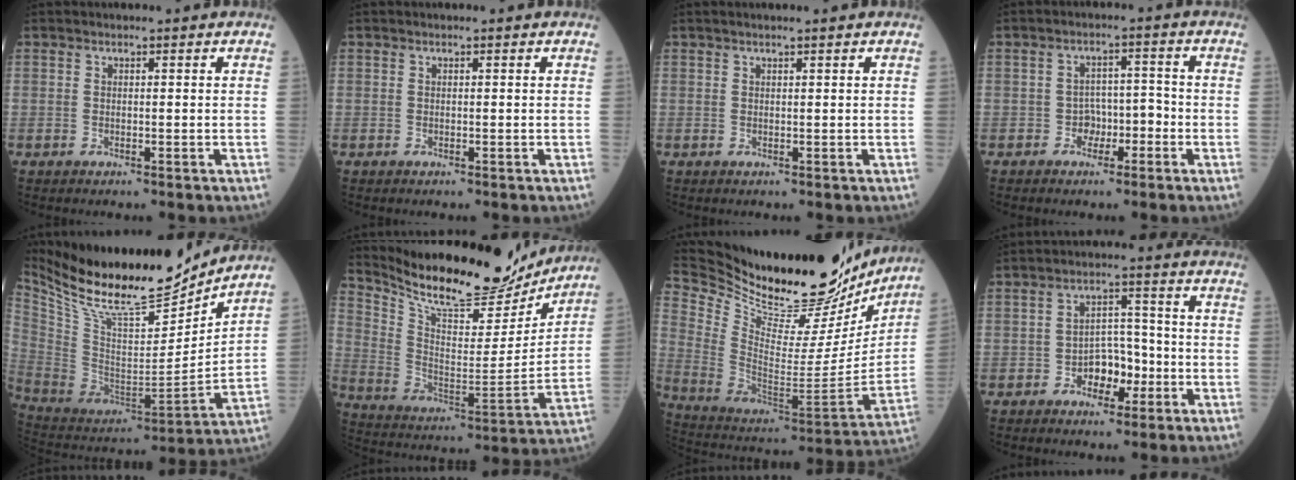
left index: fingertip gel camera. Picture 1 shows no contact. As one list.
[{"total": 0.0}, {"total": 1.3, "force": [1.0, -0.1, 0.8], "torque": [-0.010, 0.008, 0.018]}, {"total": 3.6, "force": [-1.9, 2.4, 2.0], "torque": [-0.026, 0.014, -0.034]}, {"total": 22.0, "force": [19.1, 3.7, 10.1], "torque": [-0.196, -0.027, 0.330]}, {"total": 20.5, "force": [18.7, 4.6, 6.9], "torque": [-0.138, -0.026, 0.294]}, {"total": 32.5, "force": [28.1, 7.2, 14.6], "torque": [-0.257, -0.060, 0.408]}, {"total": 5.6, "force": [-2.5, 3.4, 3.7], "torque": [-0.058, 0.016, -0.043]}]